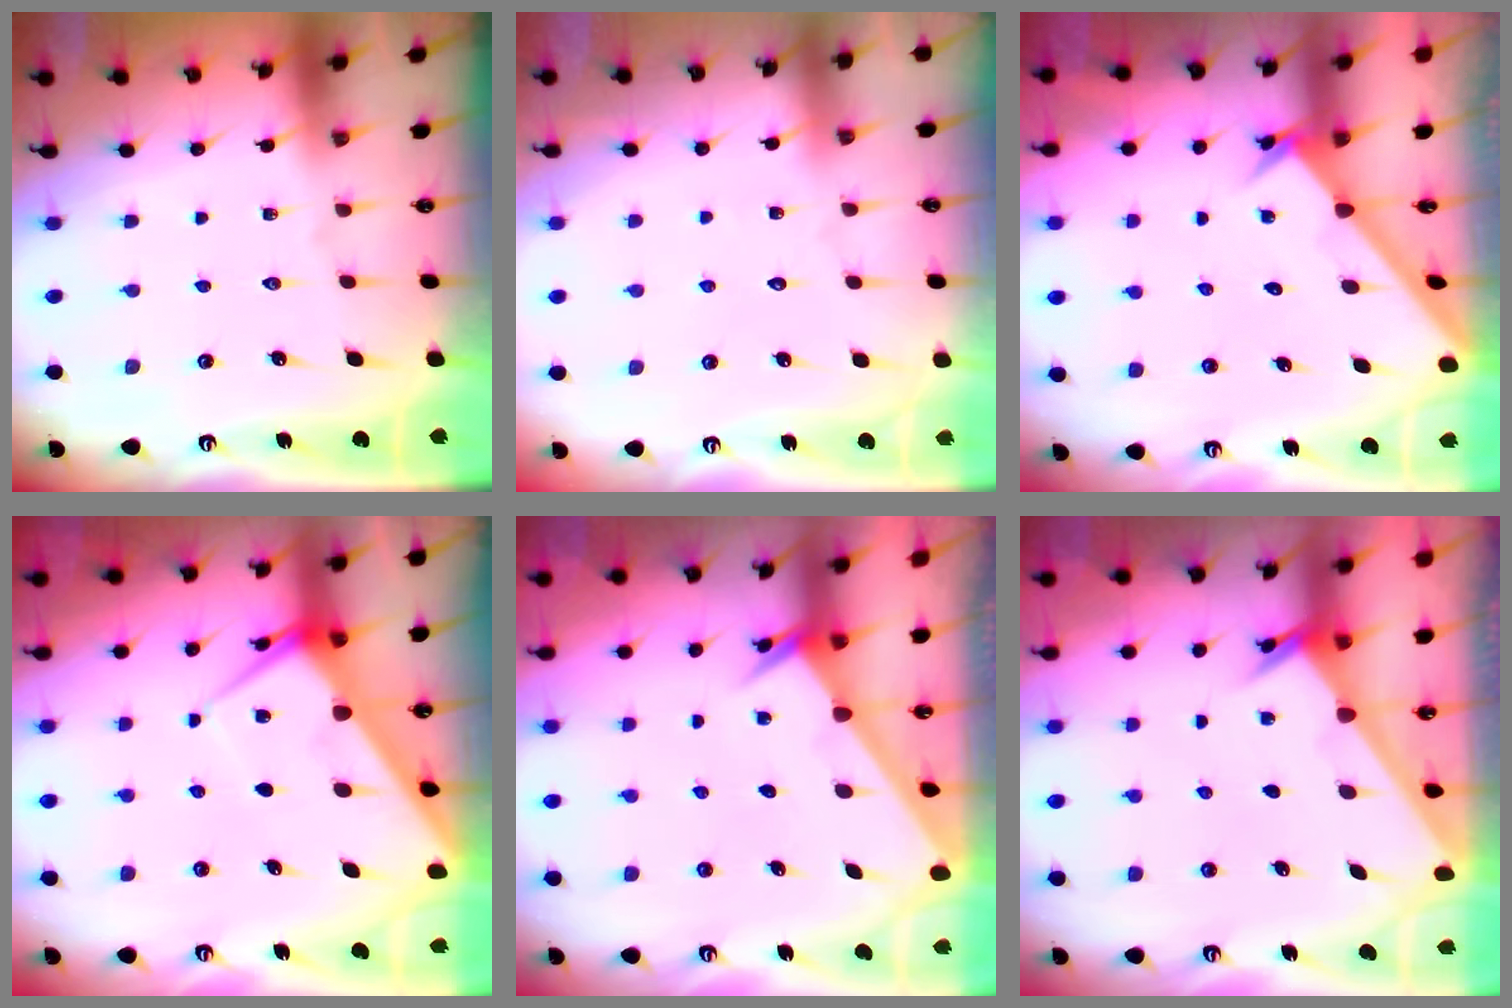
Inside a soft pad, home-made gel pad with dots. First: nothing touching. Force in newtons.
{"total": 3.5, "press": 3.4, "slide": 0.4}
{"total": 2.0, "press": 2.0, "slide": 0.2}
{"total": 6.1, "press": 6.1, "slide": 0.6}
{"total": 1.9, "press": 1.9, "slide": 0.1}
{"total": 2.4, "press": 2.4, "slide": 0.3}